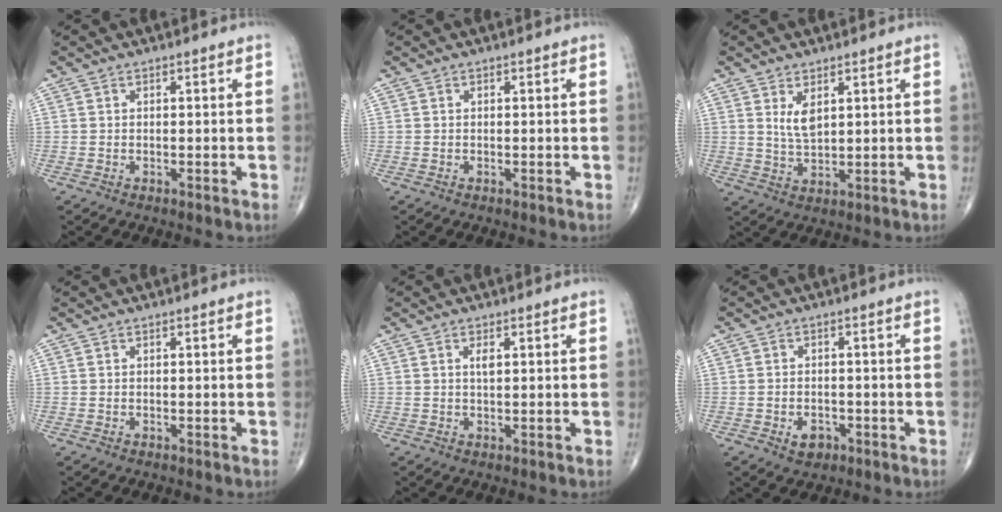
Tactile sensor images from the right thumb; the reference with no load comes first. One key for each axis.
{"total": 0.0}
{"total": 4.3, "fx": 1.8, "fy": 1.9, "fz": 3.4, "tx": -0.057, "ty": -0.017, "tz": 0.041}
{"total": 0.0}
{"total": 1.8, "fx": 0.6, "fy": 0.6, "fz": 1.5, "tx": -0.028, "ty": -0.001, "tz": 0.011}
{"total": 3.2, "fx": -1.4, "fy": 2.3, "fz": 1.8, "tx": -0.019, "ty": 0.005, "tz": -0.018}